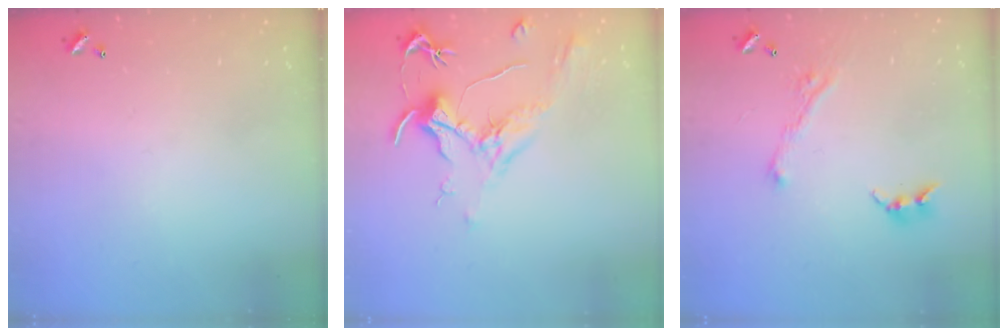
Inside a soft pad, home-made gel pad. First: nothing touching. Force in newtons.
{"total": 2.1, "press": 2.0, "slide": 0.8}
{"total": 3.7, "press": 3.6, "slide": 0.7}